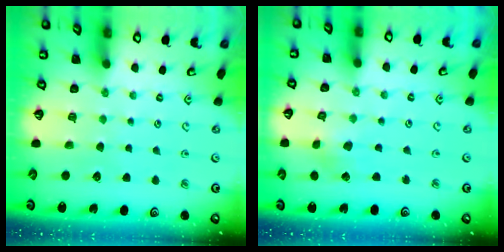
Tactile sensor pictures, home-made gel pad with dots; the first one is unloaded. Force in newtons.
{"total": 2.5, "press": 2.5, "slide": 0.3}